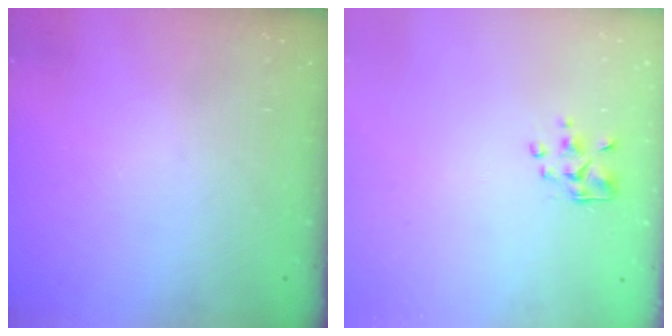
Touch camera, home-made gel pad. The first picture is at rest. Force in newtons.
{"total": 2.4, "press": 2.3, "slide": 0.6}